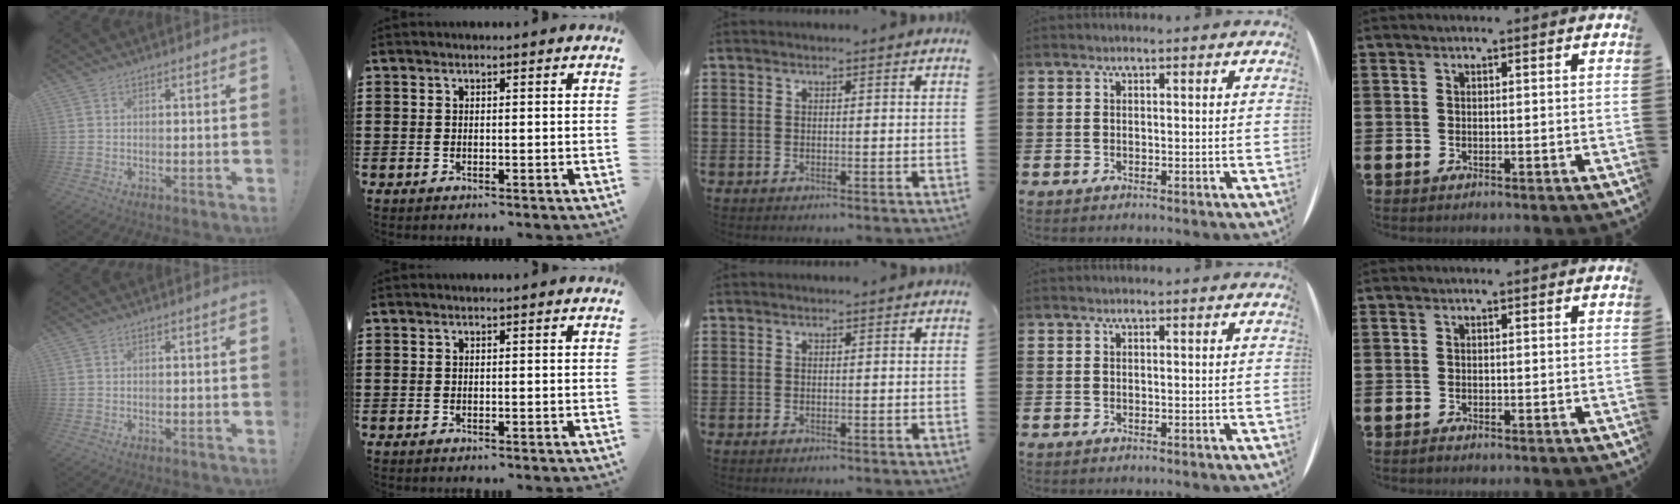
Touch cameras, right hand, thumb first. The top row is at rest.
{}